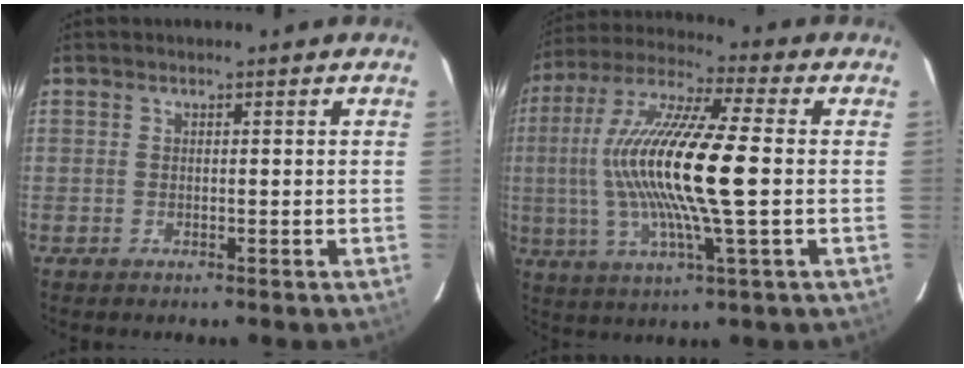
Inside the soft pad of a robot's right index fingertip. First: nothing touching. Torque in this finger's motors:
{"motor_torque": [1.53, -0.61, 1.05, 0.21]}